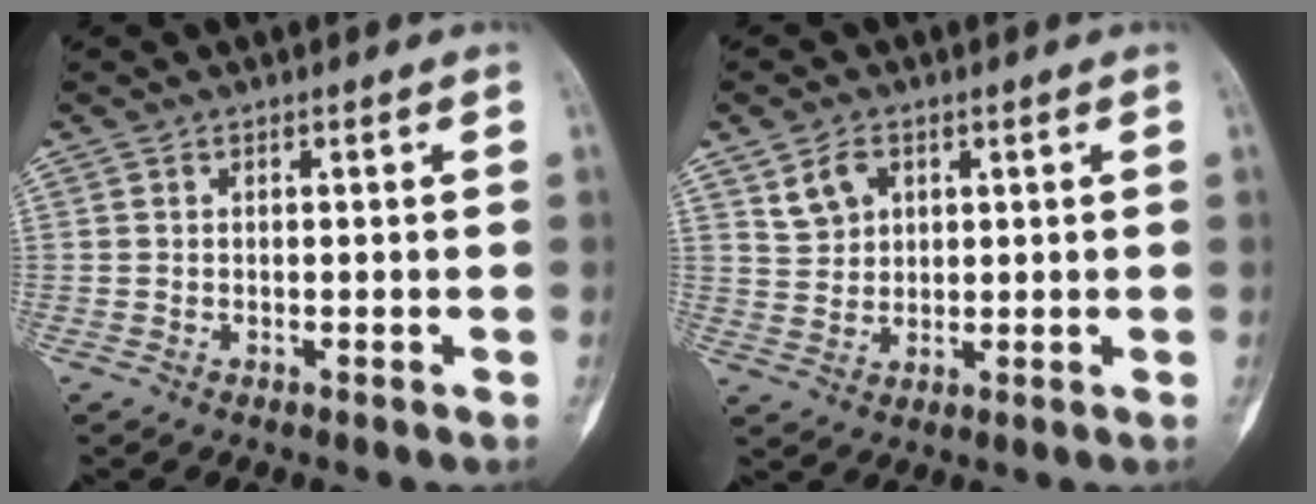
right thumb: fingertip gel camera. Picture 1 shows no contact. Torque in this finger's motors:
{"motor_torque": [-0.33, 0.31, -0.01, 0.05, 0.00]}